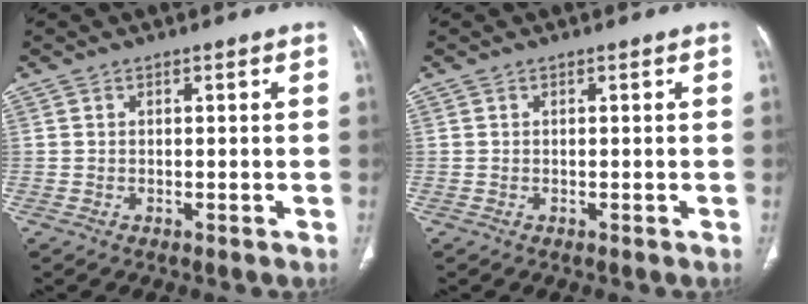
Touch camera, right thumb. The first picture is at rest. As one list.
[{"total": 0.0}]